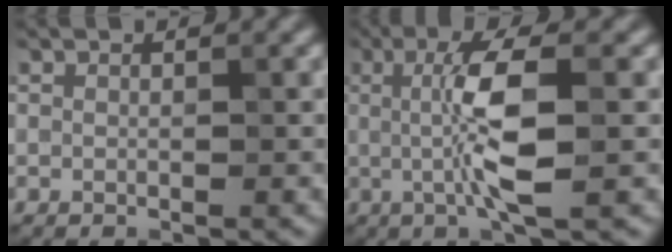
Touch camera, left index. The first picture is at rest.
{"total": 5.6, "force": [0.1, 1.0, 5.5], "torque": [-0.109, 0.002, 0.001]}